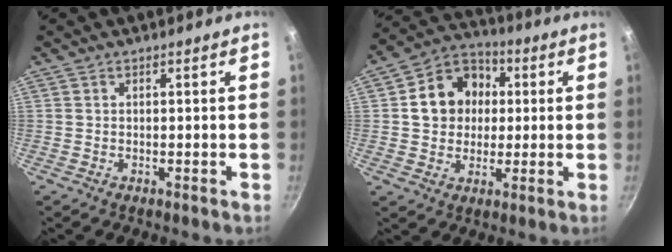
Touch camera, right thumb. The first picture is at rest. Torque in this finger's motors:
{"motor_torque": [1.44, 2.60, 1.21, 0.36, 0.12]}